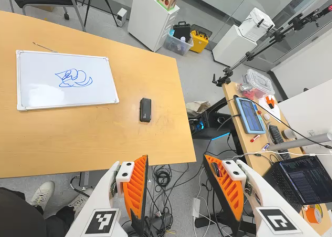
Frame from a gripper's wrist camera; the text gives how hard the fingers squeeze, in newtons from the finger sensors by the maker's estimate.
{"total": 0.0}